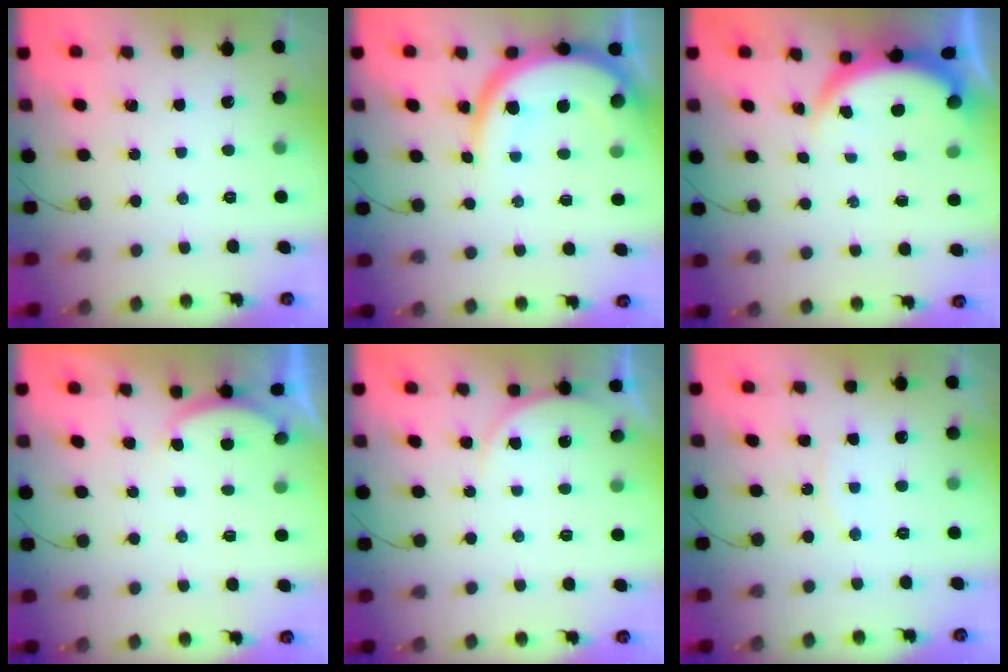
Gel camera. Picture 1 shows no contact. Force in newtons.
{"total": 12.9, "press": 12.8, "slide": 1.2}
{"total": 3.9, "press": 3.9, "slide": 0.1}
{"total": 1.7, "press": 1.6, "slide": 0.6}
{"total": 4.6, "press": 4.6, "slide": 0.4}
{"total": 7.7, "press": 7.7, "slide": 0.7}